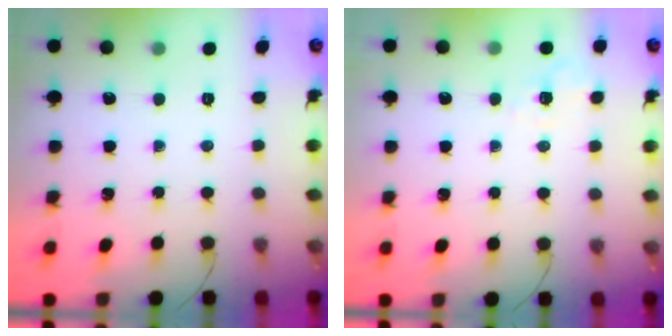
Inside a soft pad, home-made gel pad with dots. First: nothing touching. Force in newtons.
{"total": 2.4, "press": 1.7, "slide": 1.7}